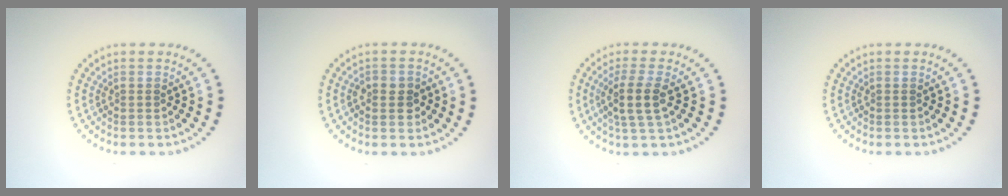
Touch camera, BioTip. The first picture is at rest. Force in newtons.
{"total": 1.9, "press": 1.8, "slide": 0.5}
{"total": 2.9, "press": 2.4, "slide": 1.6}
{"total": 0.0}